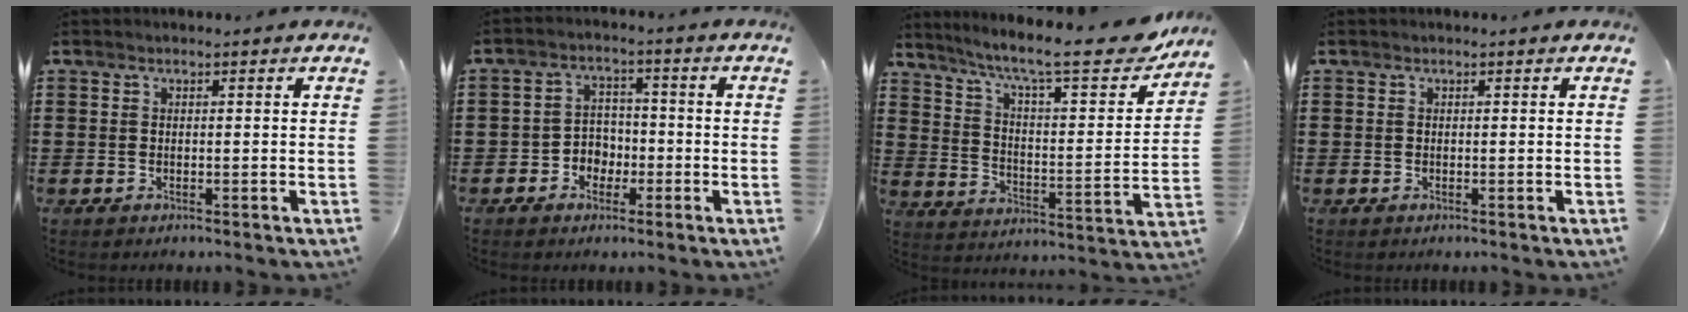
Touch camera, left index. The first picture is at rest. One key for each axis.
{"total": 3.8, "fx": -2.0, "fy": 3.0, "fz": 1.2, "tx": -0.033, "ty": 0.010, "tz": -0.043}
{"total": 11.2, "fx": 8.8, "fy": 1.3, "fz": 6.8, "tx": -0.139, "ty": -0.055, "tz": 0.139}
{"total": 0.0}